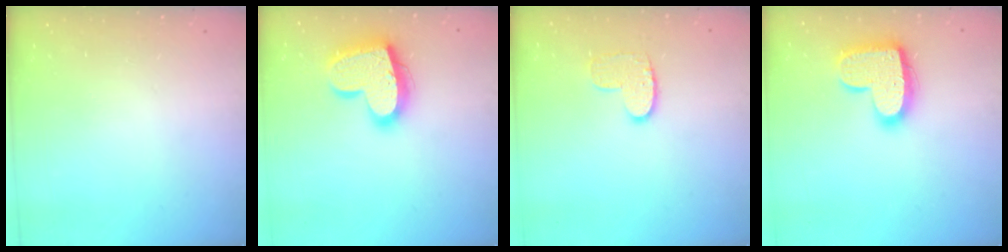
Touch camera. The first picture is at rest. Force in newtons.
{"total": 19.0, "press": 18.9, "slide": 1.6}
{"total": 7.9, "press": 7.9, "slide": 0.3}
{"total": 17.2, "press": 17.2, "slide": 0.9}